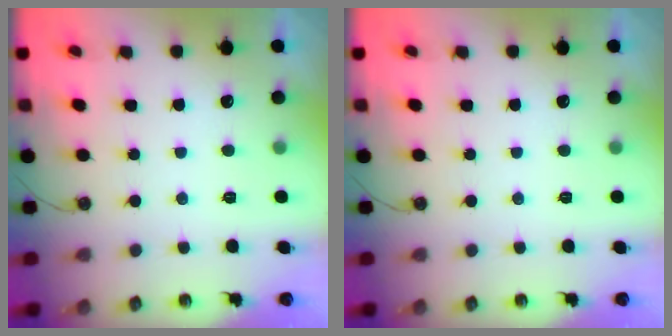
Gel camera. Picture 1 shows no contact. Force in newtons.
{"total": 0.0}